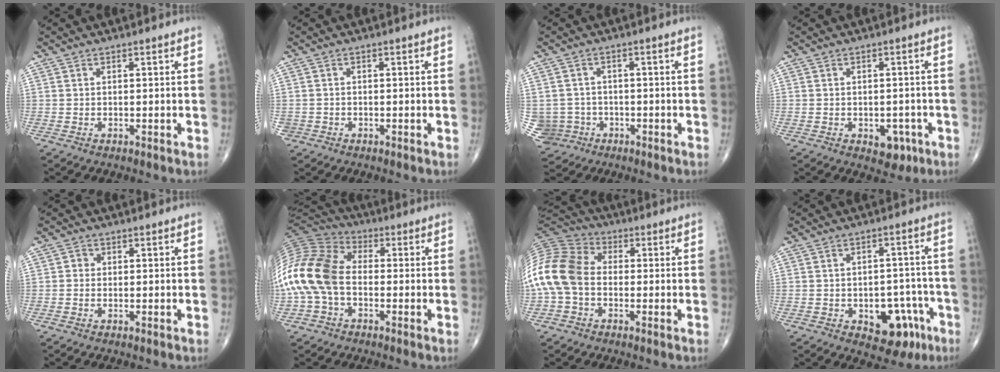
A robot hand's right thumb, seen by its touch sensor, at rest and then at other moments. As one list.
[{"total": 1.0, "force": [-0.4, 0.9, 0.0], "torque": [0.006, 0.006, -0.007]}, {"total": 6.3, "force": [-1.5, 6.1, 0.5], "torque": [-0.007, 0.016, -0.018]}, {"total": 4.5, "force": [-1.9, 3.1, 2.7], "torque": [-0.016, 0.011, -0.018]}, {"total": 1.0, "force": [-0.1, 0.9, 0.3], "torque": [0.003, 0.003, -0.004]}, {"total": 18.8, "force": [-2.5, 12.7, 13.6], "torque": [-0.309, 0.037, -0.054]}, {"total": 15.3, "force": [-1.7, 11.1, 10.3], "torque": [-0.224, 0.033, -0.041]}, {"total": 10.6, "force": [-4.7, 6.5, 6.9], "torque": [-0.052, 0.040, -0.053]}]